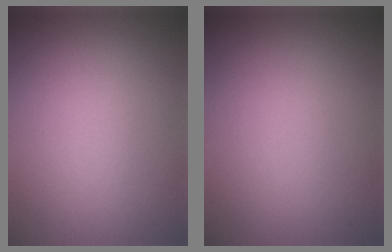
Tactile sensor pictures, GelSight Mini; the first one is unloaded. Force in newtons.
{"total": 0.0}